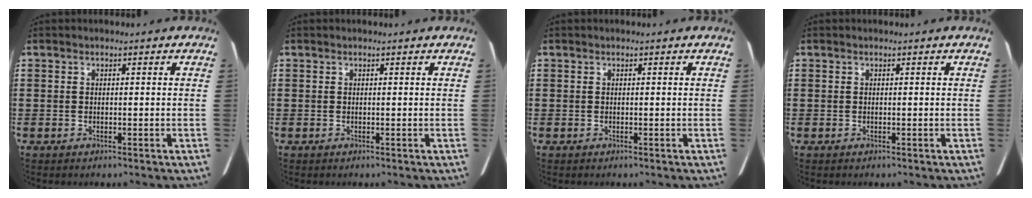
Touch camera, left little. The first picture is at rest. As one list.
[{"total": 0.0}, {"total": 0.0}, {"total": 0.0}]